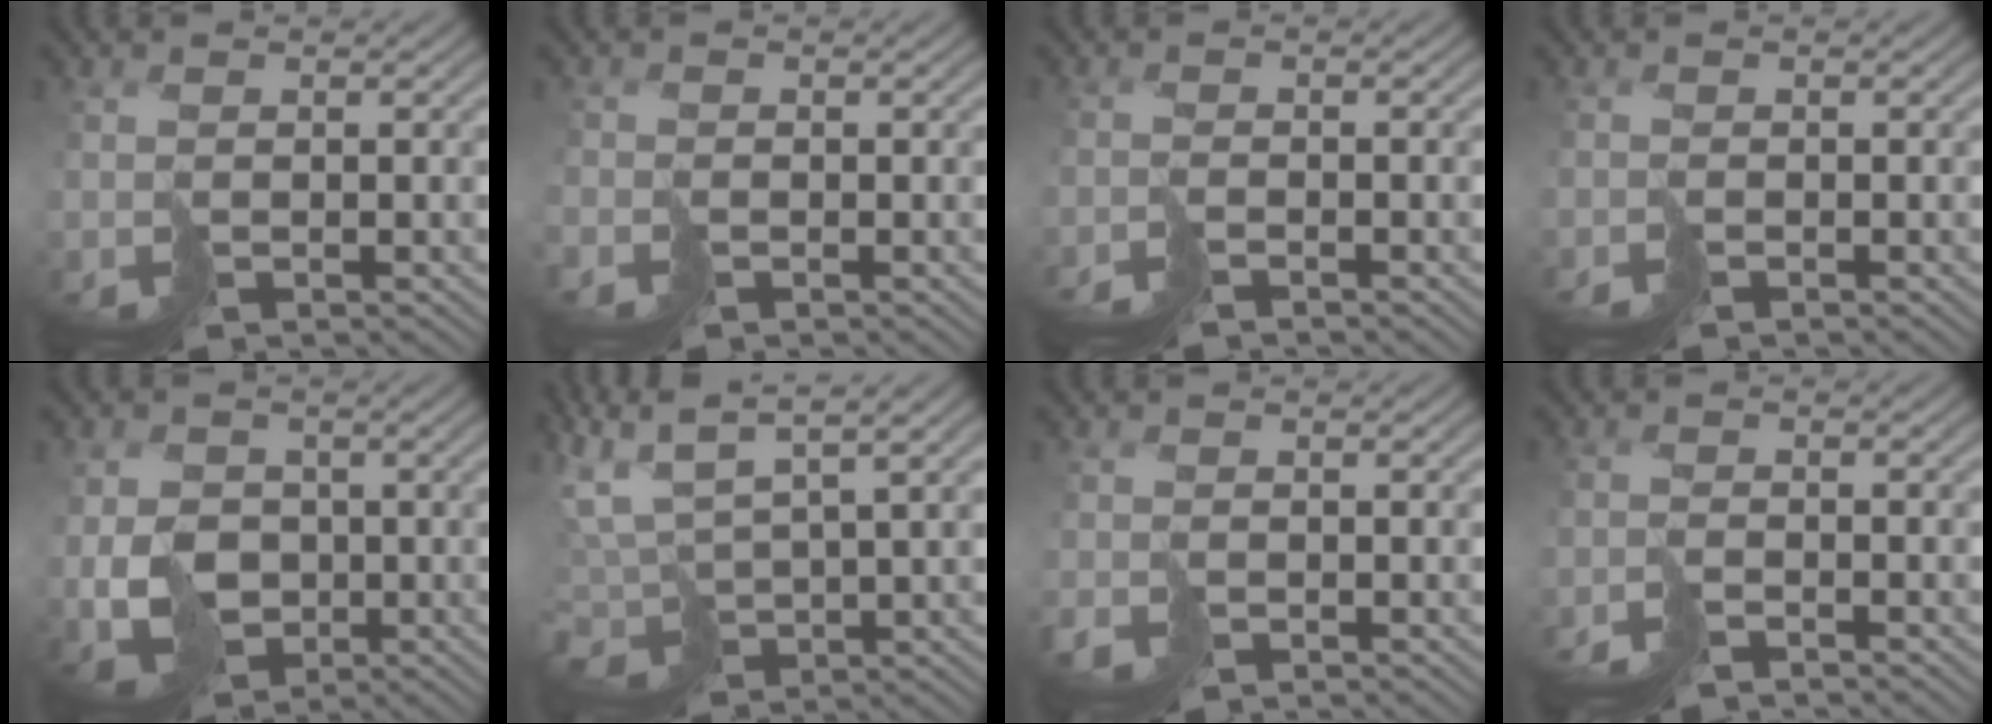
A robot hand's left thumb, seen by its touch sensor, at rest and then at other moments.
{"total": 1.6, "force": [-1.3, 0.9, 0.3], "torque": [-0.014, -0.008, -0.030]}
{"total": 1.6, "force": [-1.5, 0.2, 0.5], "torque": [-0.012, -0.004, -0.036]}
{"total": 0.7, "force": [-0.7, 0.0, 0.0], "torque": [-0.003, -0.003, -0.019]}
{"total": 5.1, "force": [-0.1, 4.6, 2.2], "torque": [-0.054, -0.016, 0.002]}
{"total": 7.5, "force": [5.2, 2.3, 4.8], "torque": [-0.123, 0.023, 0.107]}
{"total": 1.3, "force": [-1.1, 0.6, 0.2], "torque": [-0.012, -0.007, -0.027]}
{"total": 2.3, "force": [-2.1, 0.4, 0.9], "torque": [-0.020, -0.005, -0.049]}